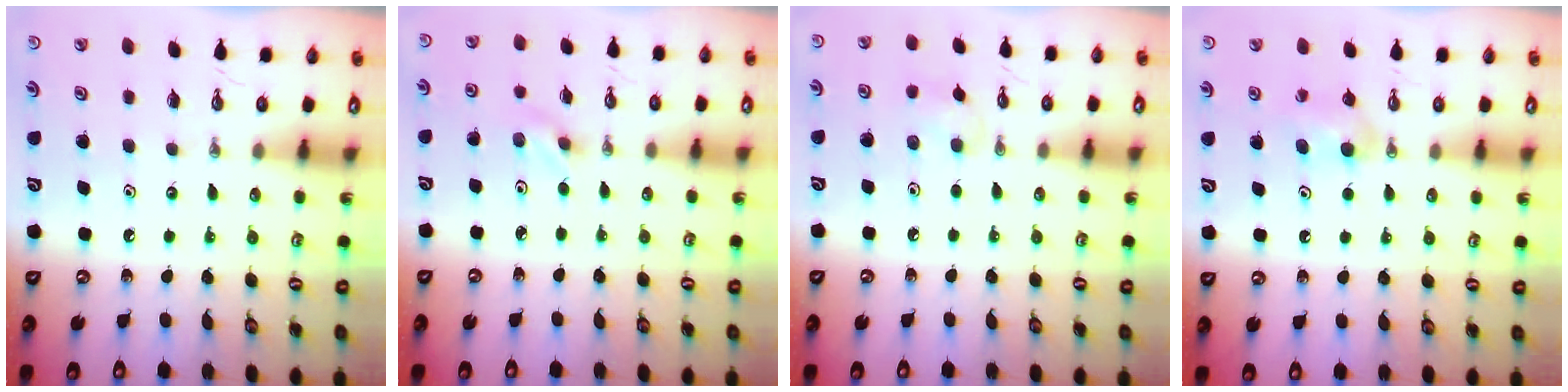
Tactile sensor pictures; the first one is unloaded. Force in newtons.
{"total": 2.9, "press": 2.6, "slide": 1.4}
{"total": 5.6, "press": 5.5, "slide": 1.0}
{"total": 5.9, "press": 4.2, "slide": 4.1}